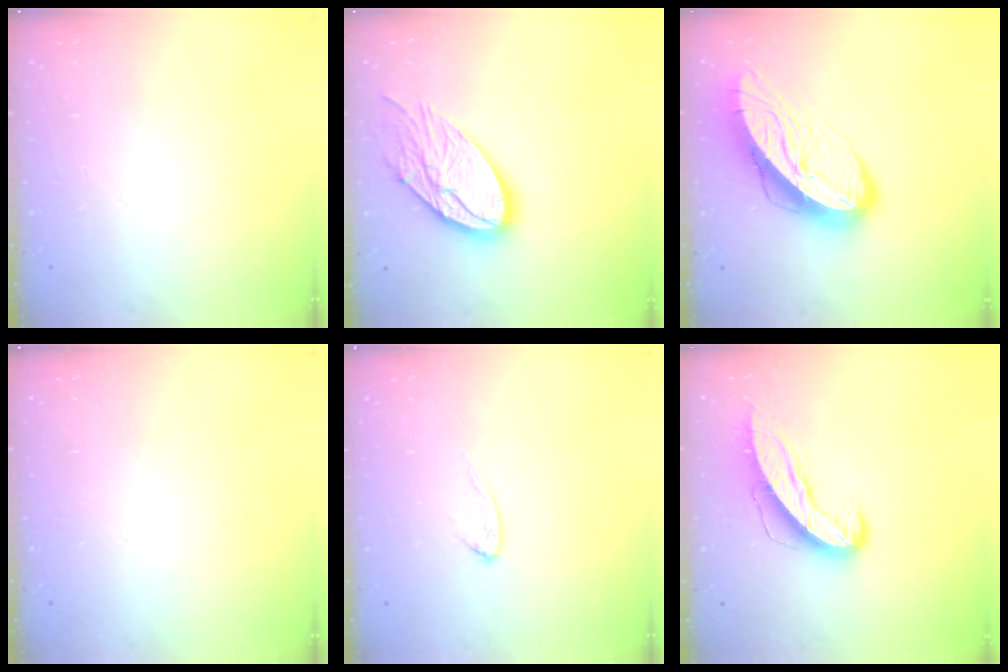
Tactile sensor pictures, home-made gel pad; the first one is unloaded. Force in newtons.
{"total": 17.3, "press": 17.2, "slide": 1.5}
{"total": 15.1, "press": 15.0, "slide": 1.6}
{"total": 0.0}
{"total": 3.8, "press": 3.8, "slide": 0.3}
{"total": 10.7, "press": 10.7, "slide": 1.1}